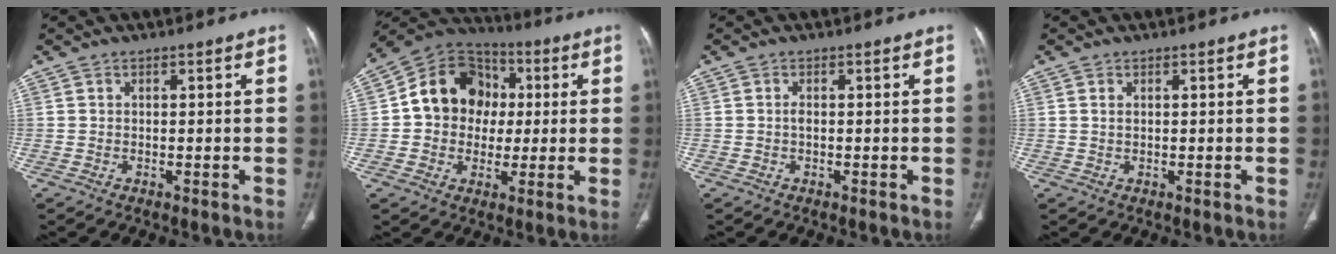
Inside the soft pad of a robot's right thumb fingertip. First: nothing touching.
{"total": 14.8, "force": [1.3, 12.5, 7.7], "torque": [-0.087, 0.025, 0.011]}
{"total": 0.9, "force": [0.0, 0.4, 0.8], "torque": [-0.017, 0.000, -0.001]}
{"total": 0.9, "force": [0.4, 0.5, 0.7], "torque": [-0.017, 0.002, 0.011]}